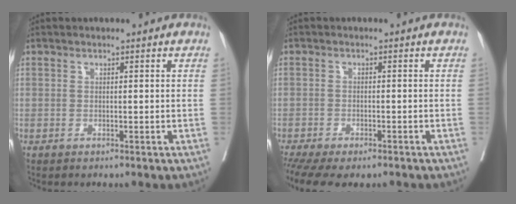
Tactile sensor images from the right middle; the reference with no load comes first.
{"total": 10.2, "force": [-8.0, 3.3, 5.3], "torque": [-0.097, -0.007, -0.117]}